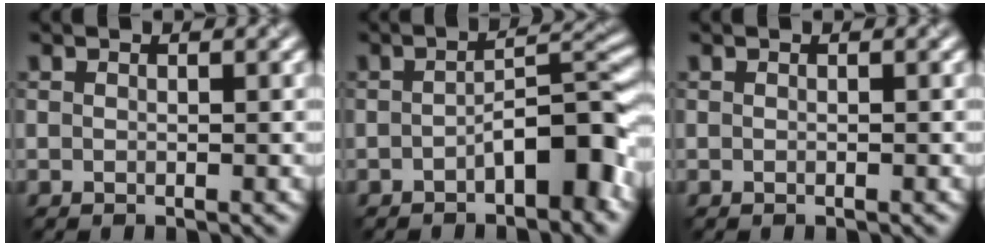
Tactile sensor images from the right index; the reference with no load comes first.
{"total": 5.2, "force": [-2.6, 1.2, 4.3], "torque": [-0.064, 0.019, -0.035]}
{"total": 0.0}